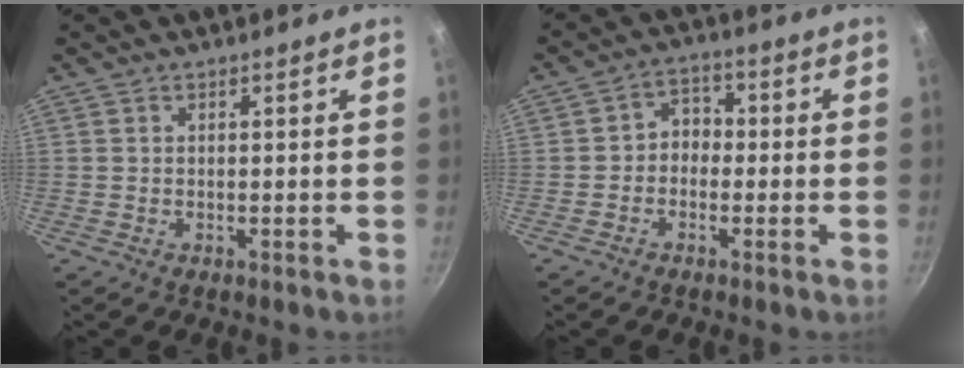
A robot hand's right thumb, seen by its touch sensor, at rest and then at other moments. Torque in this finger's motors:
{"motor_torque": [-0.50, -0.11, 0.01, 0.16, 0.04]}